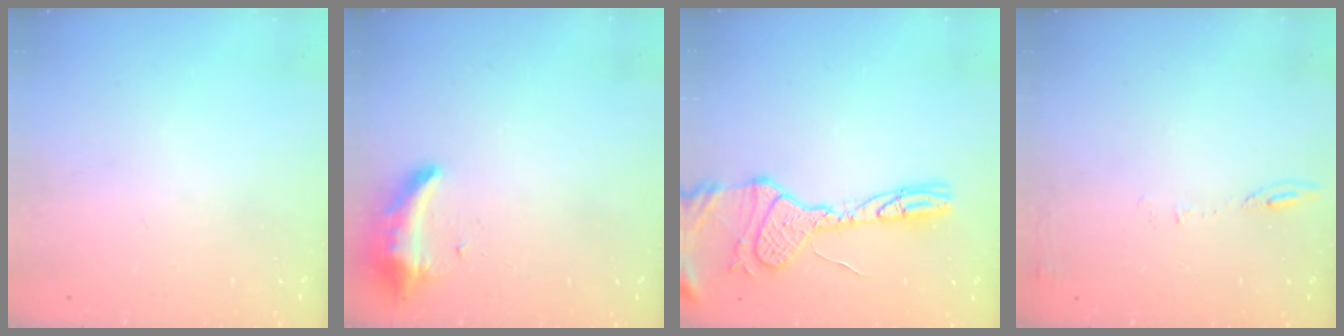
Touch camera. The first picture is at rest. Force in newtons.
{"total": 8.6, "press": 8.6, "slide": 0.3}
{"total": 17.0, "press": 17.0, "slide": 1.6}
{"total": 6.2, "press": 6.2, "slide": 0.9}